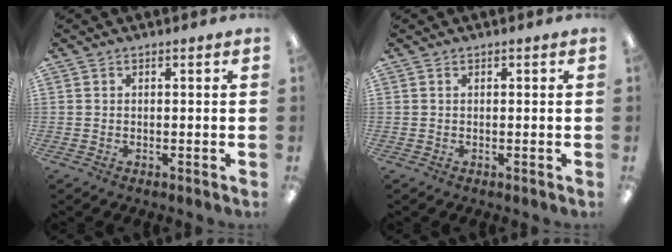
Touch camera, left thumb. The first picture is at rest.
{"total": 0.0}